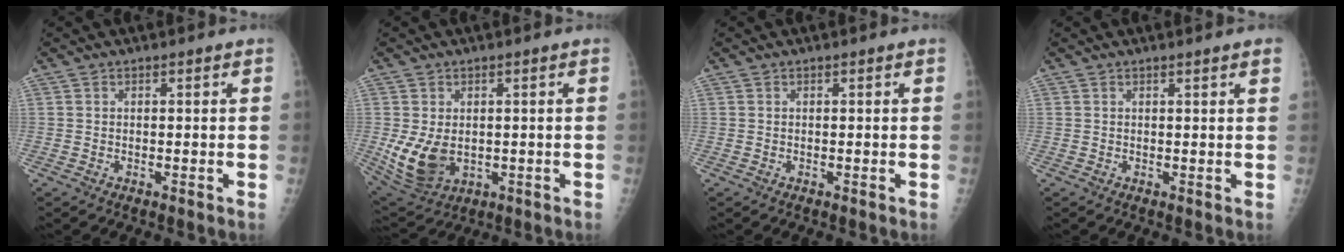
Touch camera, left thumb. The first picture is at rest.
{"total": 9.1, "force": [-0.6, 6.4, 6.5], "torque": [-0.117, -0.012, 0.010]}
{"total": 0.0}
{"total": 1.9, "force": [1.4, 0.0, 1.3], "torque": [-0.013, 0.002, 0.017]}